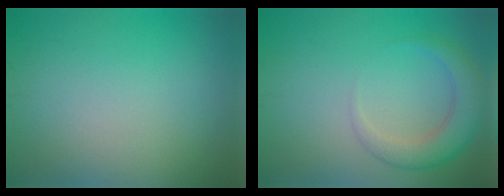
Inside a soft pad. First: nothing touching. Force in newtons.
{"total": 3.8, "press": 3.8, "slide": 0.4}